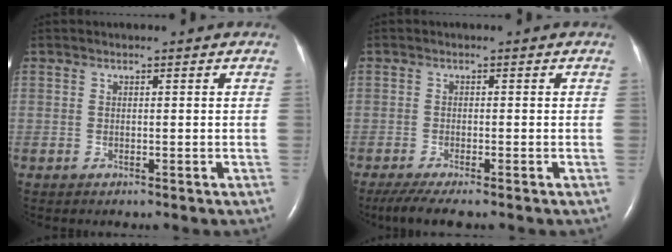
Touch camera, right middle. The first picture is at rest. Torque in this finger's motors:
{"motor_torque": [0.40, -0.46, 0.10, 0.01]}